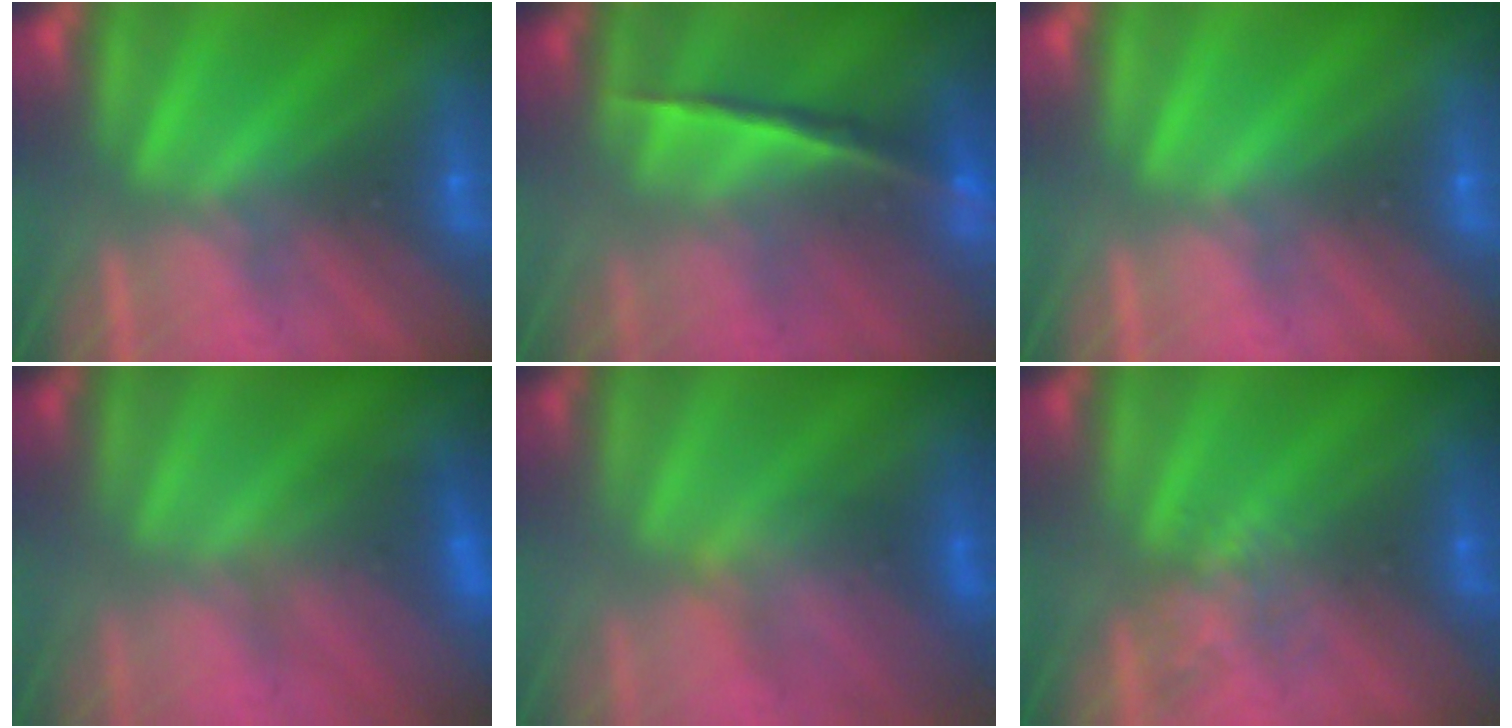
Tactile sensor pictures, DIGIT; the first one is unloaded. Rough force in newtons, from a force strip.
{"total": 2.0}
{"total": 0.0}
{"total": 3.3}
{"total": 4.6}
{"total": 2.1}